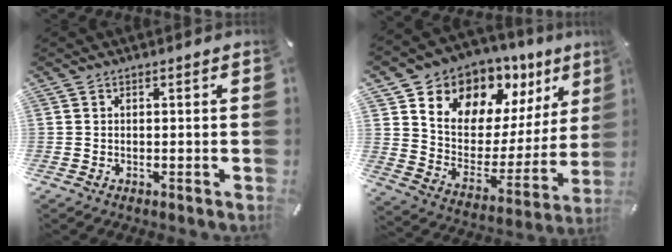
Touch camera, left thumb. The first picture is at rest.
{"total": 10.9, "force": [8.6, 6.7, 0.1], "torque": [-0.011, -0.106, 0.152]}